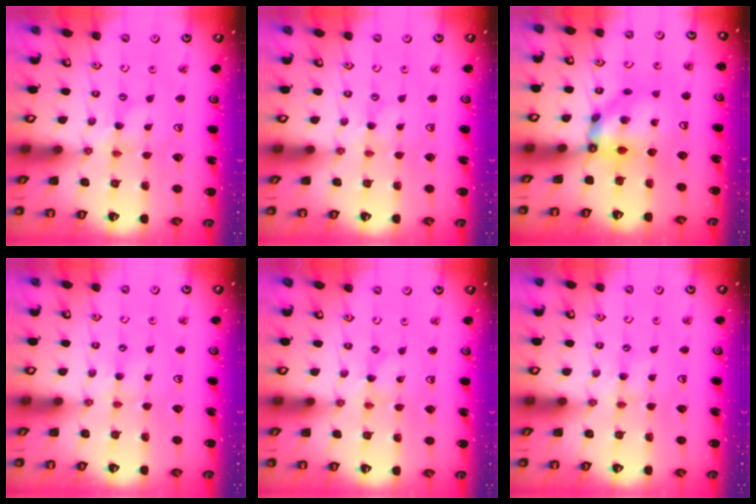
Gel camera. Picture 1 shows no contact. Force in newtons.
{"total": 0.8, "press": 0.7, "slide": 0.3}
{"total": 8.1, "press": 8.0, "slide": 0.8}
{"total": 3.0, "press": 3.0, "slide": 0.4}
{"total": 0.0}
{"total": 3.4, "press": 3.3, "slide": 0.5}